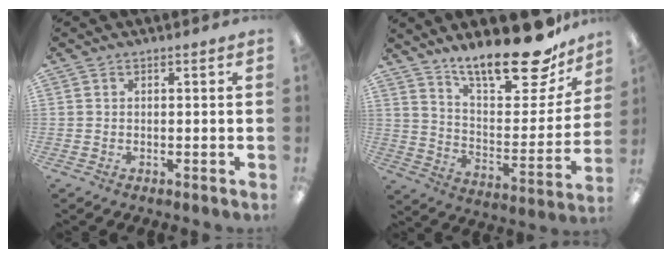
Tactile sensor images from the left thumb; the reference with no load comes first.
{"total": 22.1, "force": [17.0, 7.0, 12.3], "torque": [-0.180, -0.123, 0.284]}